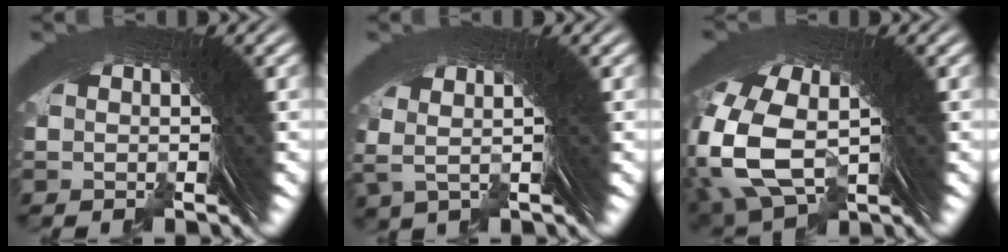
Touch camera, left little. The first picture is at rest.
{"total": 4.4, "force": [1.2, 2.5, 3.4], "torque": [-0.076, 0.001, 0.017]}
{"total": 10.0, "force": [-0.7, 7.7, 6.2], "torque": [-0.171, -0.047, 0.006]}